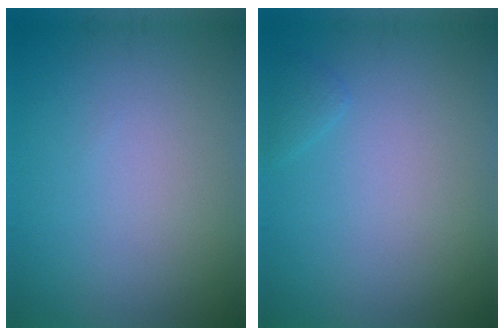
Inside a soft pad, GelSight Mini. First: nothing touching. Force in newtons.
{"total": 0.7, "press": 0.7, "slide": 0.1}